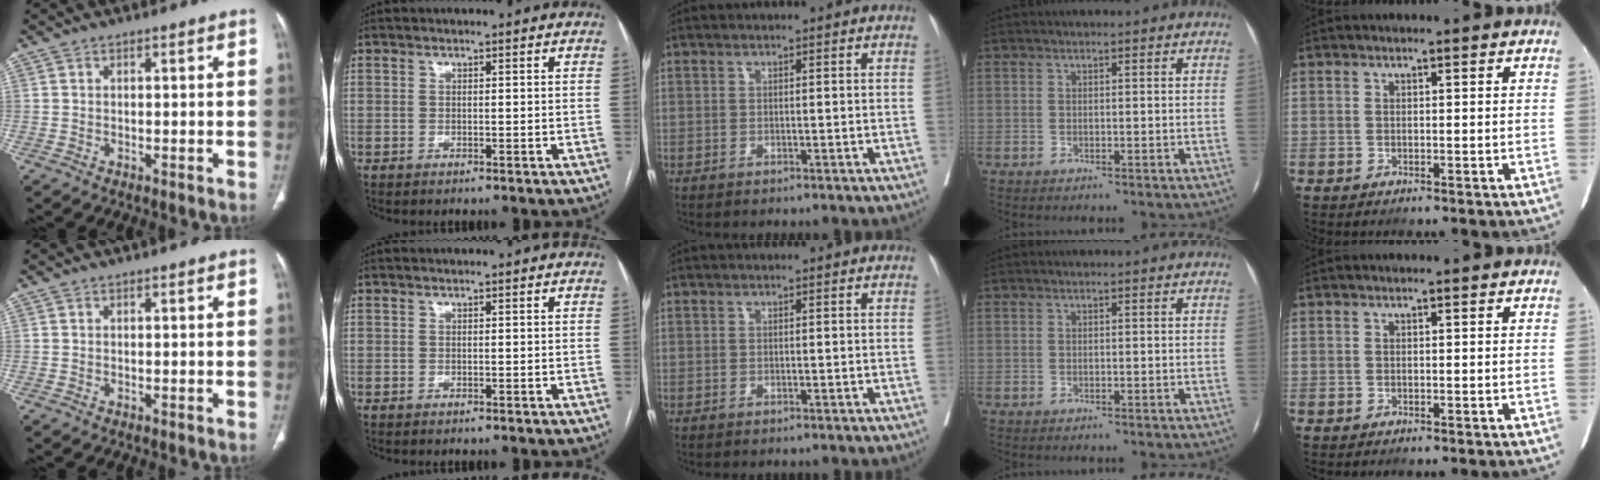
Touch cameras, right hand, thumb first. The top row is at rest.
{}